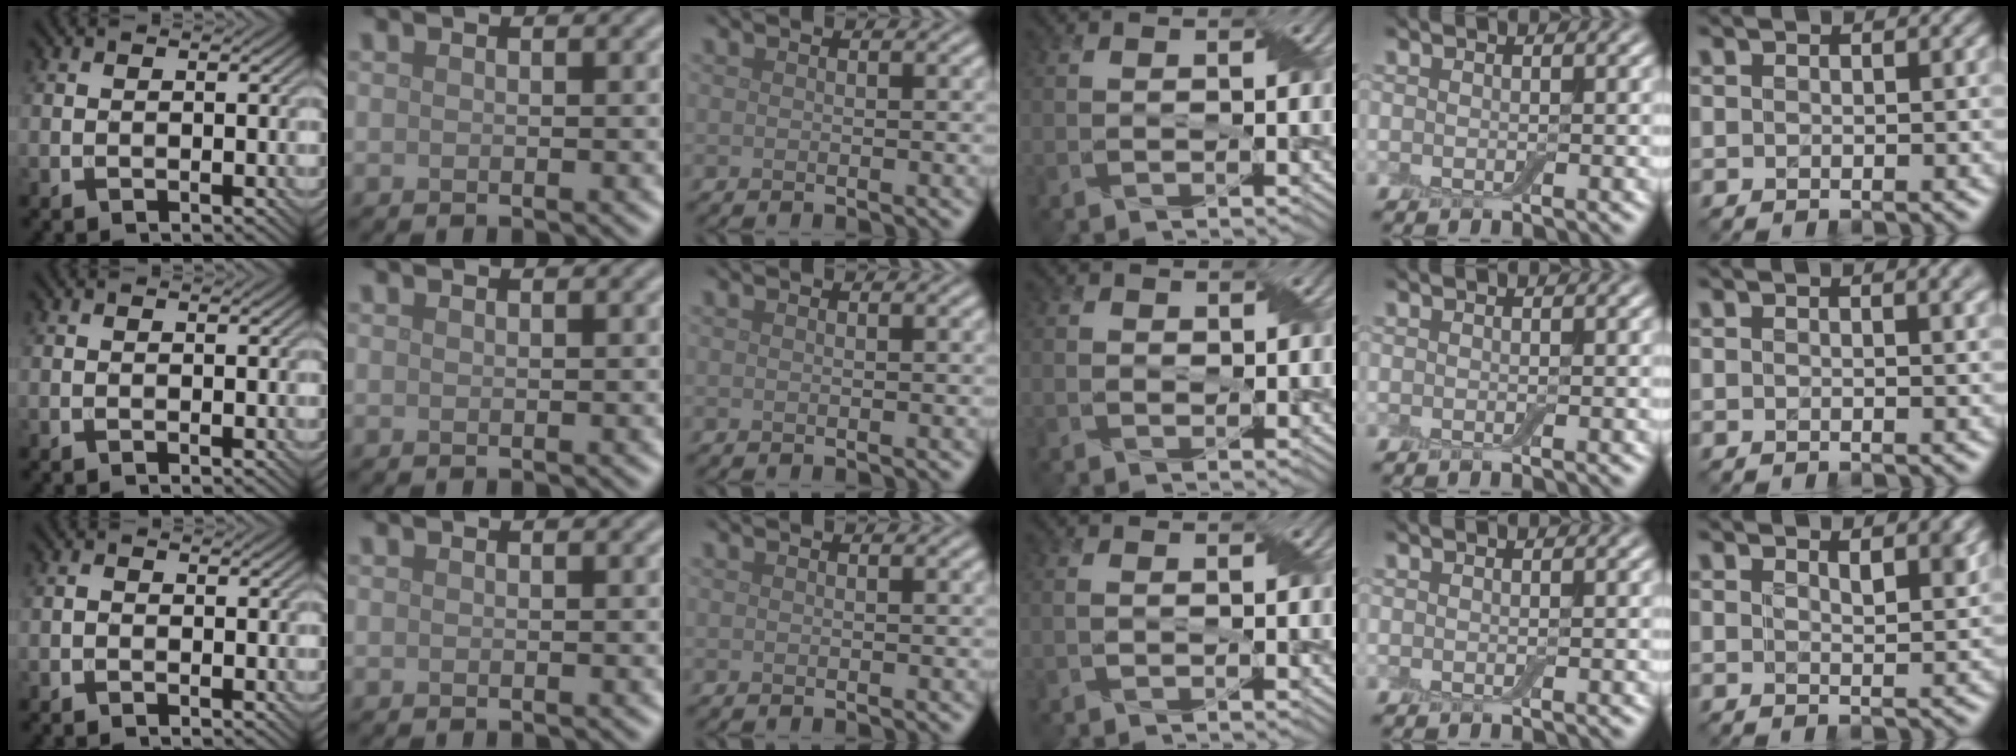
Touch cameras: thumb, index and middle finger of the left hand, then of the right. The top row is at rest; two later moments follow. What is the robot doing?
{"motion": "peel", "object": "bubble wrap"}